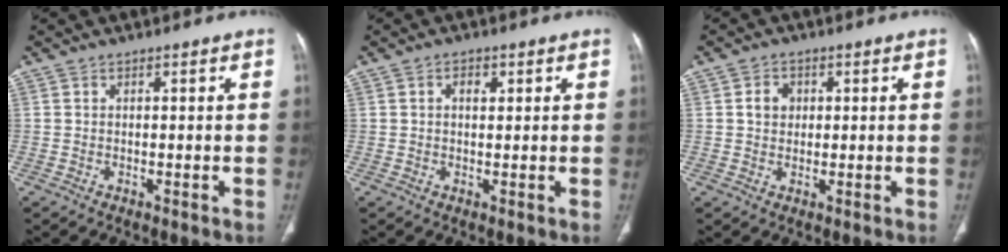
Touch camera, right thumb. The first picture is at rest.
{"total": 2.5, "force": [0.9, 1.6, 1.8], "torque": [-0.023, 0.001, 0.013]}
{"total": 3.3, "force": [0.7, 2.8, 1.7], "torque": [-0.015, 0.003, 0.011]}